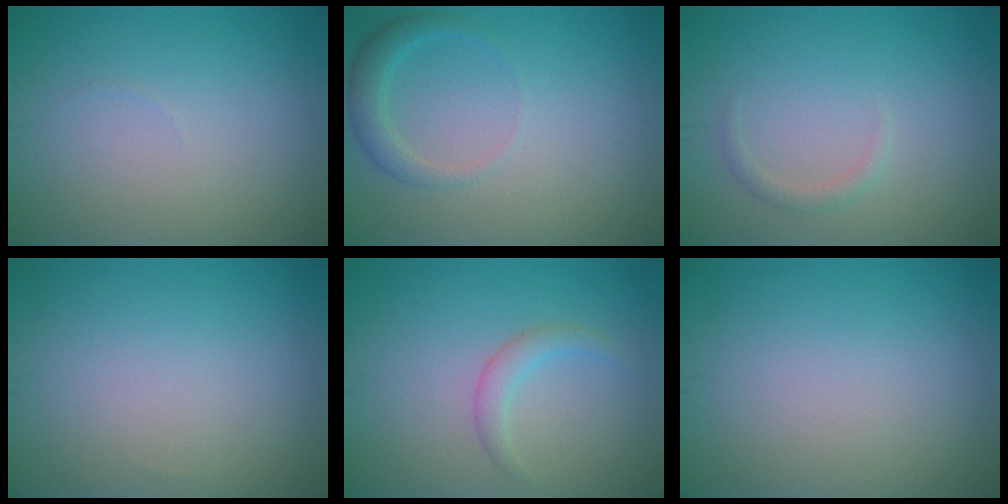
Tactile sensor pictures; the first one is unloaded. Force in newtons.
{"total": 2.1, "press": 2.1, "slide": 0.2}
{"total": 1.0, "press": 1.0, "slide": 0.1}
{"total": 0.0}
{"total": 1.7, "press": 1.7, "slide": 0.1}
{"total": 0.0}